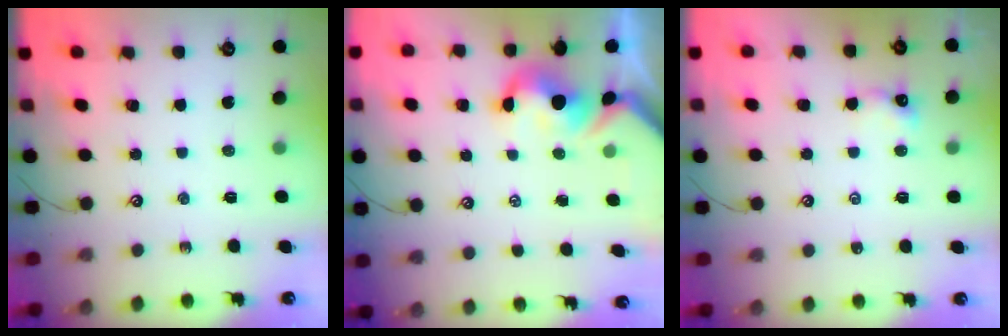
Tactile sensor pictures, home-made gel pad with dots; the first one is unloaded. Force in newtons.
{"total": 3.0, "press": 2.8, "slide": 1.0}
{"total": 1.2, "press": 1.2, "slide": 0.4}